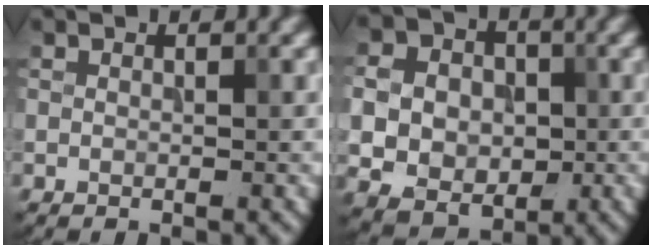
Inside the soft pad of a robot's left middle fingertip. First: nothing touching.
{"total": 8.5, "force": [-0.2, 7.3, 4.4], "torque": [-0.094, 0.006, -0.013]}